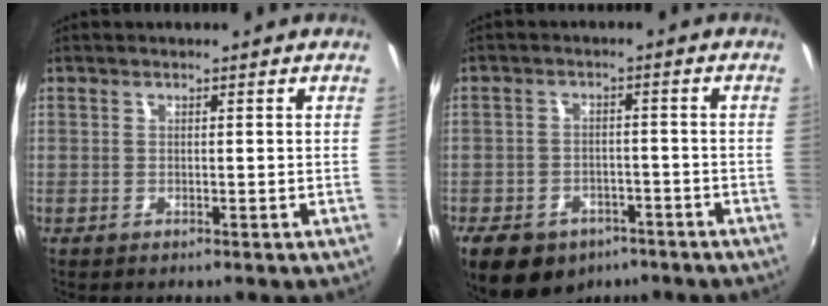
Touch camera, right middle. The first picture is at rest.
{"total": 13.3, "force": [-8.6, 8.3, 5.9], "torque": [-0.147, -0.007, -0.121]}